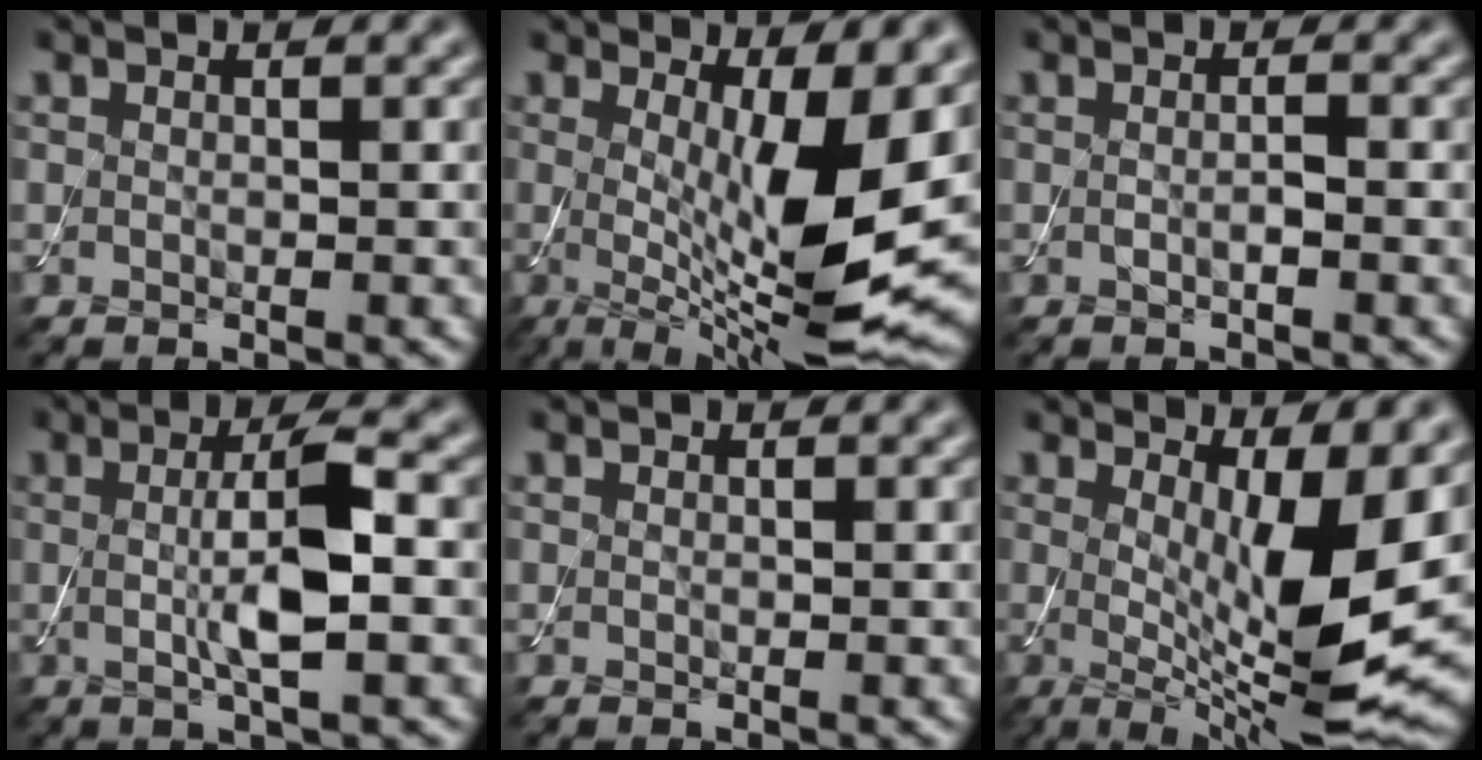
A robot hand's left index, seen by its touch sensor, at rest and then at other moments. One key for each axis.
{"total": 11.3, "fx": 0.3, "fy": 3.0, "fz": 10.8, "tx": -0.164, "ty": -0.024, "tz": 0.011}
{"total": 0.9, "fx": -0.2, "fy": 0.1, "fz": 0.9, "tx": -0.016, "ty": -0.004, "tz": -0.004}
{"total": 5.2, "fx": 0.1, "fy": 1.0, "fz": 5.1, "tx": -0.093, "ty": 0.003, "tz": 0.003}
{"total": 0.0}
{"total": 10.2, "fx": 0.9, "fy": 2.8, "fz": 9.8, "tx": -0.151, "ty": -0.024, "tz": 0.022}